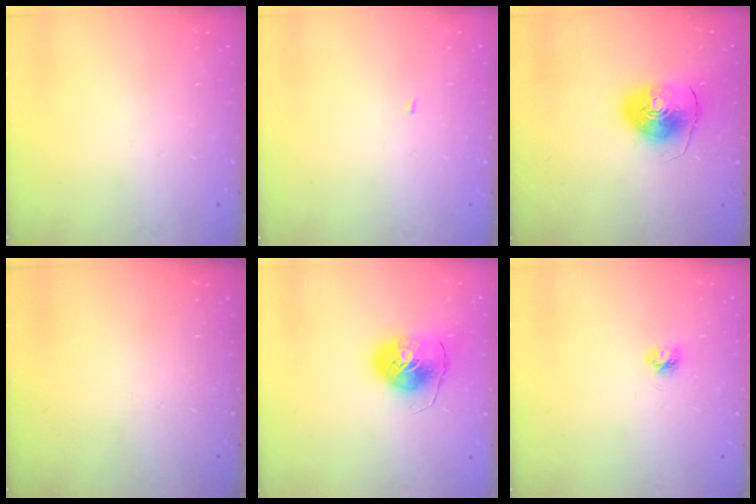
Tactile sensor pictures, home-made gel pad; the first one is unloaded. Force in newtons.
{"total": 1.4, "press": 1.3, "slide": 0.1}
{"total": 10.2, "press": 10.1, "slide": 1.5}
{"total": 0.0}
{"total": 9.0, "press": 8.8, "slide": 1.5}
{"total": 3.9, "press": 3.9, "slide": 0.5}